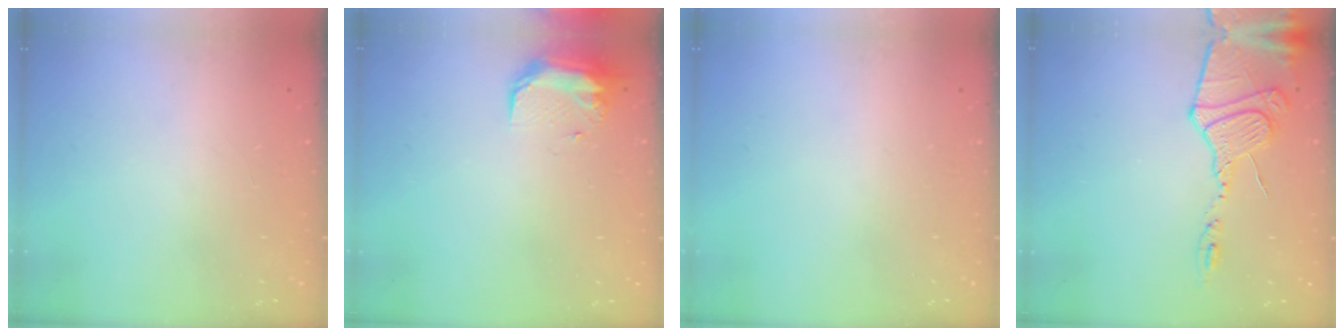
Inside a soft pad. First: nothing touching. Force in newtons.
{"total": 8.7, "press": 8.5, "slide": 1.4}
{"total": 0.0}
{"total": 14.7, "press": 14.7, "slide": 1.6}